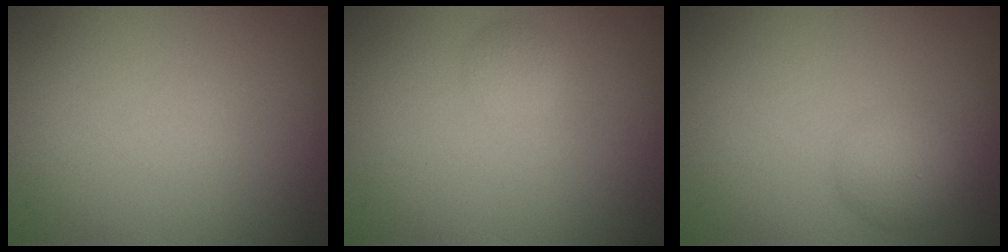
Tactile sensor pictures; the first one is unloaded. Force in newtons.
{"total": 1.1, "press": 1.1, "slide": 0.1}
{"total": 2.0, "press": 2.0, "slide": 0.1}